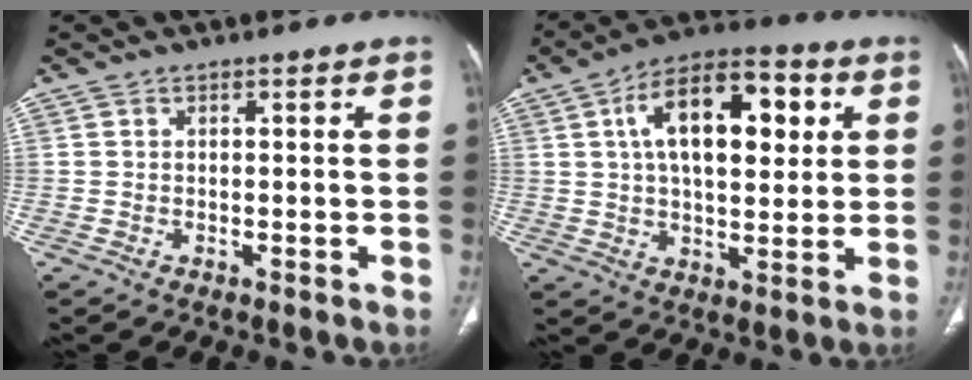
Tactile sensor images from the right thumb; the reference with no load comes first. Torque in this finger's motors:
{"motor_torque": [0.76, 4.25, 1.32, -0.08, 0.13]}